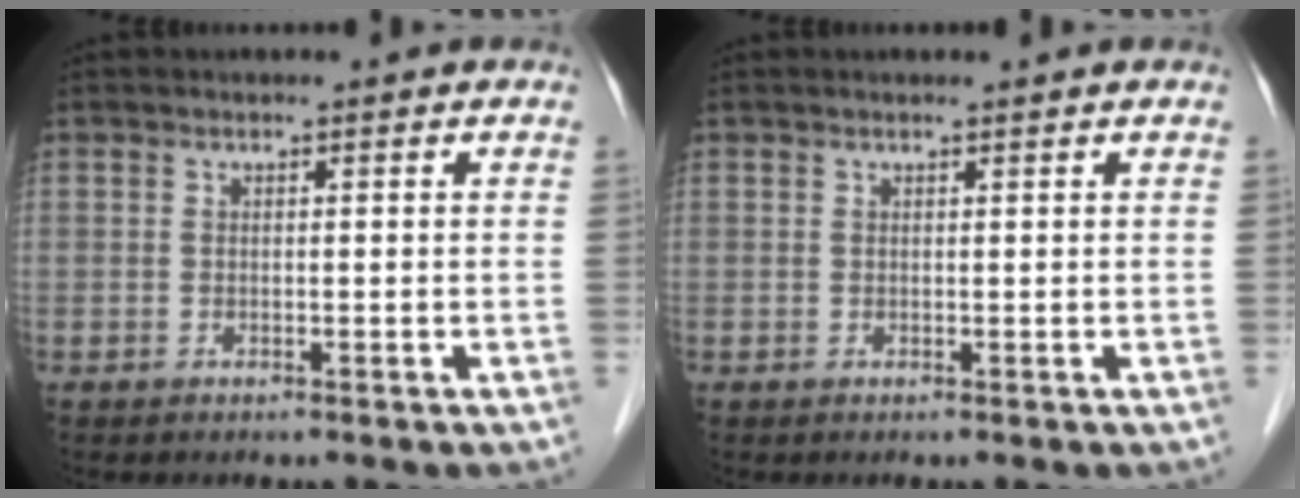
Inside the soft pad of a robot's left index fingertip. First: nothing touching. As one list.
[{"total": 1.0, "force": [0.9, 0.0, 0.5], "torque": [-0.009, 0.008, 0.018]}]